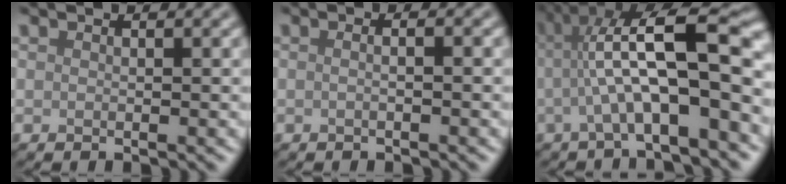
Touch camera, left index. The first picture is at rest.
{"total": 2.7, "force": [0.5, 1.4, 2.2], "torque": [-0.006, 0.013, -0.023]}
{"total": 10.3, "force": [-0.2, 2.4, 10.0], "torque": [-0.160, 0.031, -0.003]}